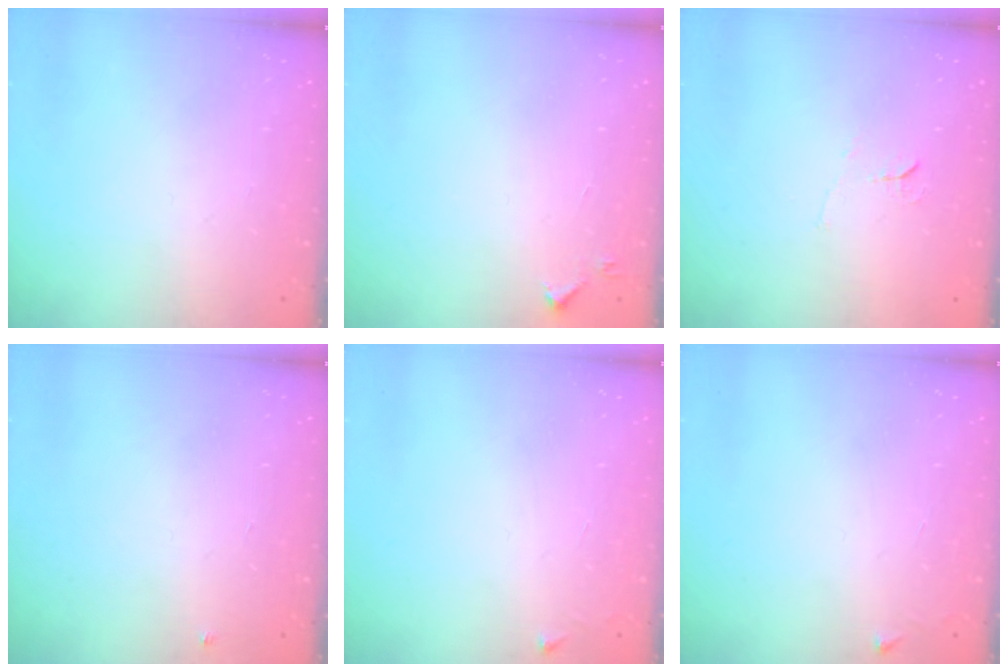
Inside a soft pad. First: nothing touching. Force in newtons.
{"total": 3.8, "press": 3.7, "slide": 0.6}
{"total": 5.5, "press": 5.5, "slide": 0.4}
{"total": 2.7, "press": 2.7, "slide": 0.4}
{"total": 2.6, "press": 2.6, "slide": 0.3}
{"total": 2.6, "press": 2.6, "slide": 0.3}